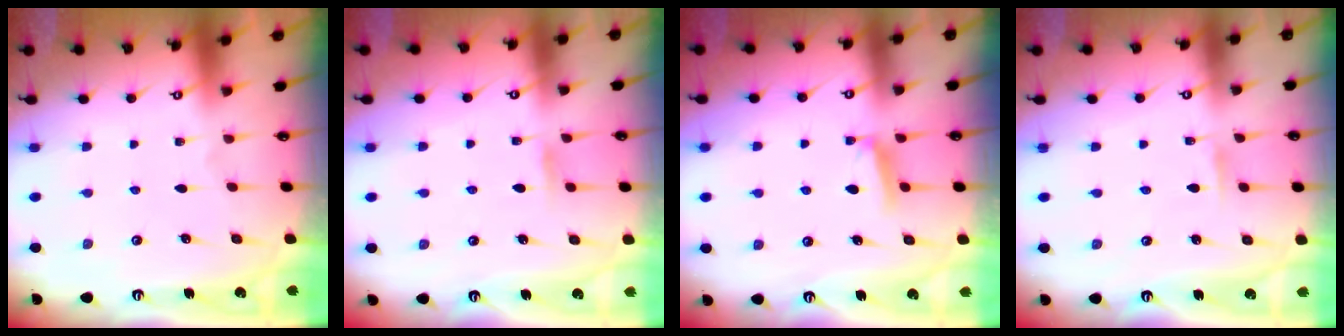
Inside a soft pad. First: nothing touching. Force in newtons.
{"total": 4.6, "press": 4.6, "slide": 0.5}
{"total": 5.0, "press": 5.0, "slide": 0.6}
{"total": 2.7, "press": 2.7, "slide": 0.3}